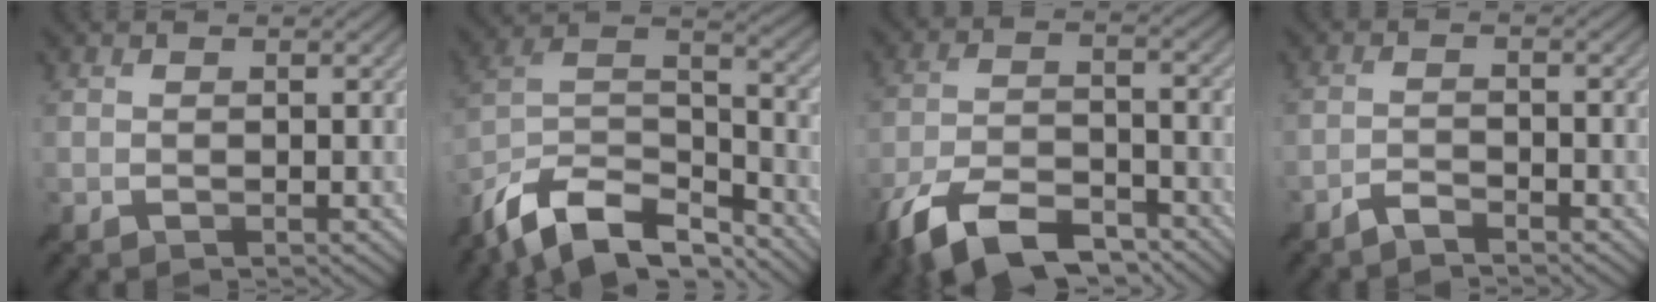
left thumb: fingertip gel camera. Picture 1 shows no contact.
{"total": 14.0, "force": [-10.4, 5.6, 7.3], "torque": [-0.187, 0.004, -0.183]}
{"total": 12.0, "force": [-8.4, 4.8, 7.0], "torque": [-0.146, -0.009, -0.165]}
{"total": 1.9, "force": [-1.6, 0.2, 1.0], "torque": [-0.020, 0.005, -0.039]}